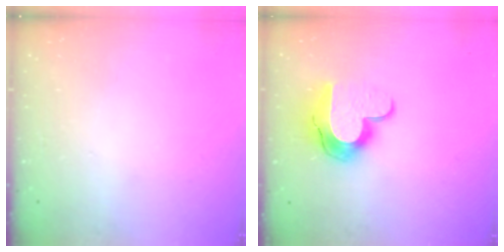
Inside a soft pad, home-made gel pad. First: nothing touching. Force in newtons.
{"total": 12.5, "press": 12.5, "slide": 0.7}